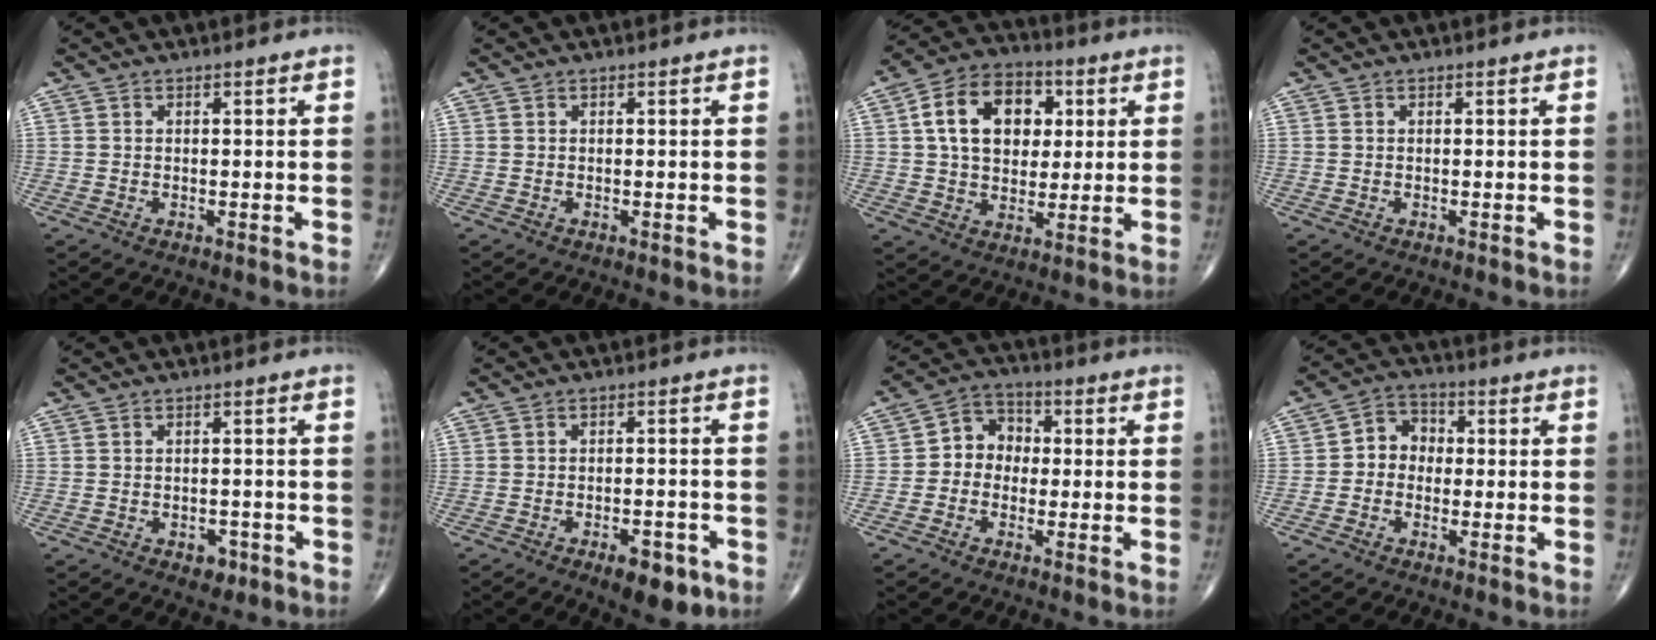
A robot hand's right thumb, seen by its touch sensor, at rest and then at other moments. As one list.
[{"total": 0.0}, {"total": 15.3, "force": [3.7, 10.7, 10.3], "torque": [-0.135, 0.007, 0.057]}, {"total": 0.0}, {"total": 2.9, "force": [-1.5, 1.9, 1.5], "torque": [-0.003, 0.007, -0.016]}, {"total": 7.2, "force": [-3.9, 3.1, 5.2], "torque": [-0.060, 0.014, -0.050]}, {"total": 6.8, "force": [-0.6, 5.9, 3.4], "torque": [-0.021, 0.029, -0.029]}, {"total": 5.9, "force": [-0.5, 5.1, 3.0], "torque": [-0.018, 0.026, -0.026]}]